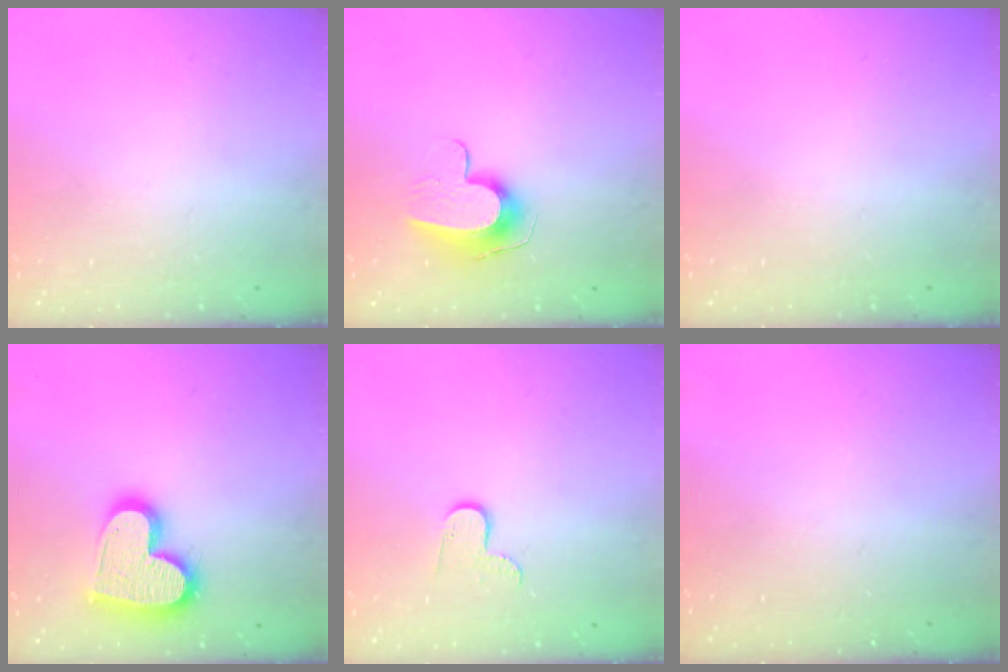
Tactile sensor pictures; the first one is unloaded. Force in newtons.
{"total": 9.3, "press": 9.3, "slide": 0.3}
{"total": 0.0}
{"total": 18.3, "press": 18.3, "slide": 1.3}
{"total": 5.7, "press": 5.7, "slide": 0.5}
{"total": 0.0}